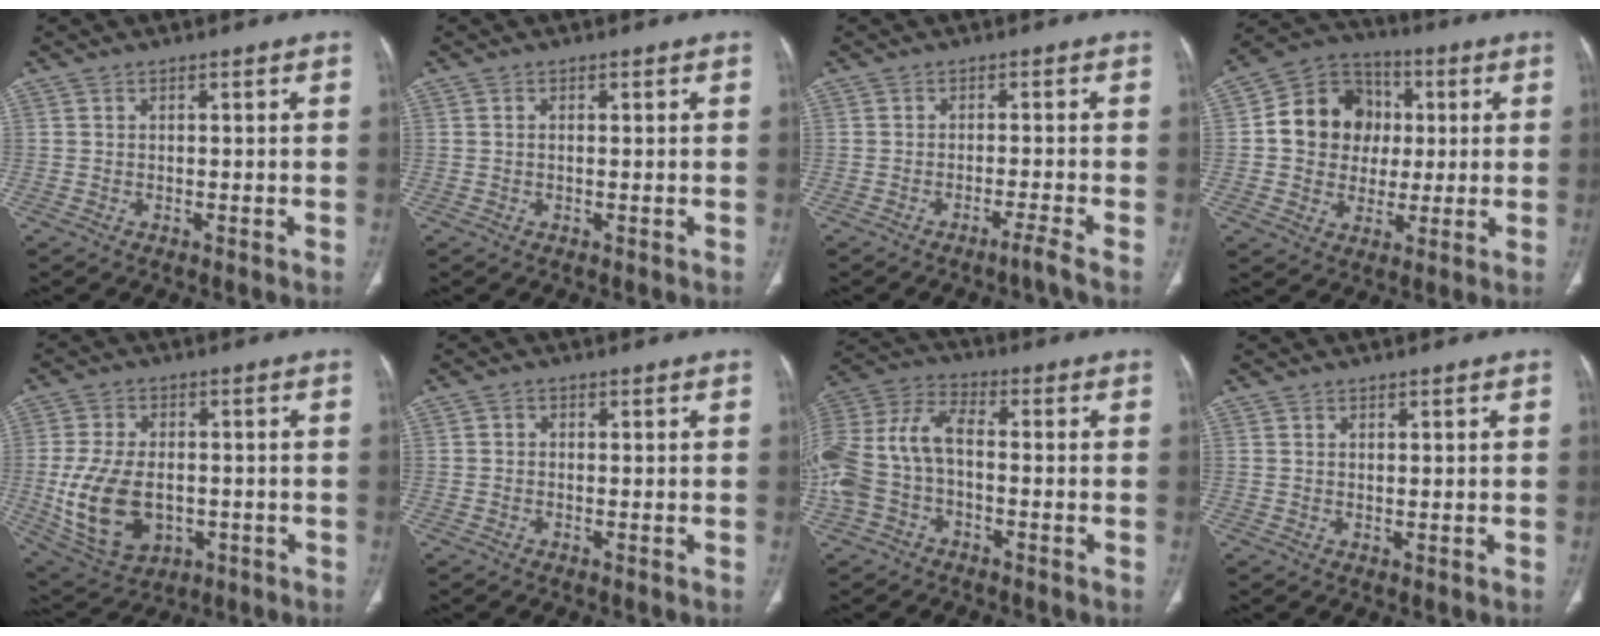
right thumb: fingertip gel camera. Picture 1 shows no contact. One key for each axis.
{"total": 0.5, "fx": 0.1, "fy": 0.2, "fz": 0.4, "tx": -0.014, "ty": 0.006, "tz": 0.003}
{"total": 2.3, "fx": -1.7, "fy": -0.9, "fz": 1.3, "tx": -0.031, "ty": 0.010, "tz": -0.033}
{"total": 14.3, "fx": 1.4, "fy": 12.6, "fz": 6.8, "tx": -0.075, "ty": 0.019, "tz": 0.021}
{"total": 15.1, "fx": -2.3, "fy": 9.8, "fz": 11.2, "tx": -0.208, "ty": -0.001, "tz": -0.017}
{"total": 0.7, "fx": 0.0, "fy": 0.6, "fz": 0.4, "tx": -0.003, "ty": 0.002, "tz": -0.004}
{"total": 15.7, "fx": -2.0, "fy": 9.8, "fz": 12.0, "tx": -0.278, "ty": 0.037, "tz": -0.039}
{"total": 0.6, "fx": 0.5, "fy": 0.2, "fz": 0.3, "tx": -0.003, "ty": -0.004, "tz": 0.009}